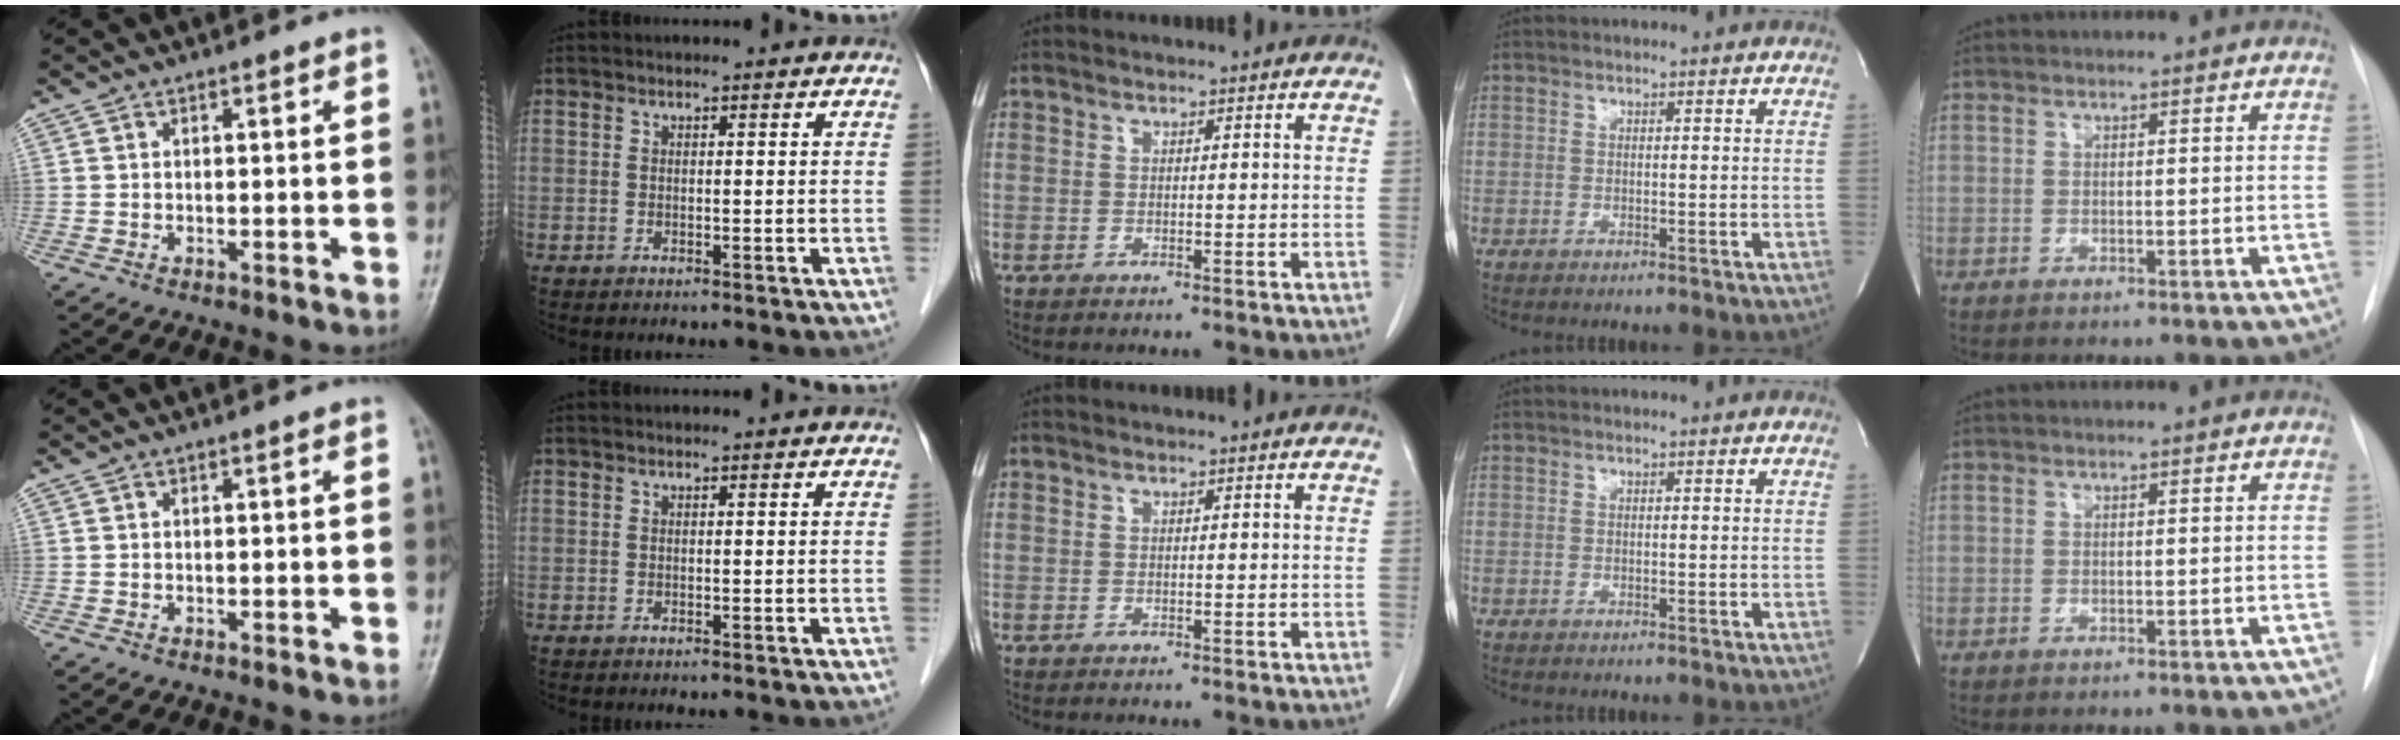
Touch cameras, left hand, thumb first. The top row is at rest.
{}